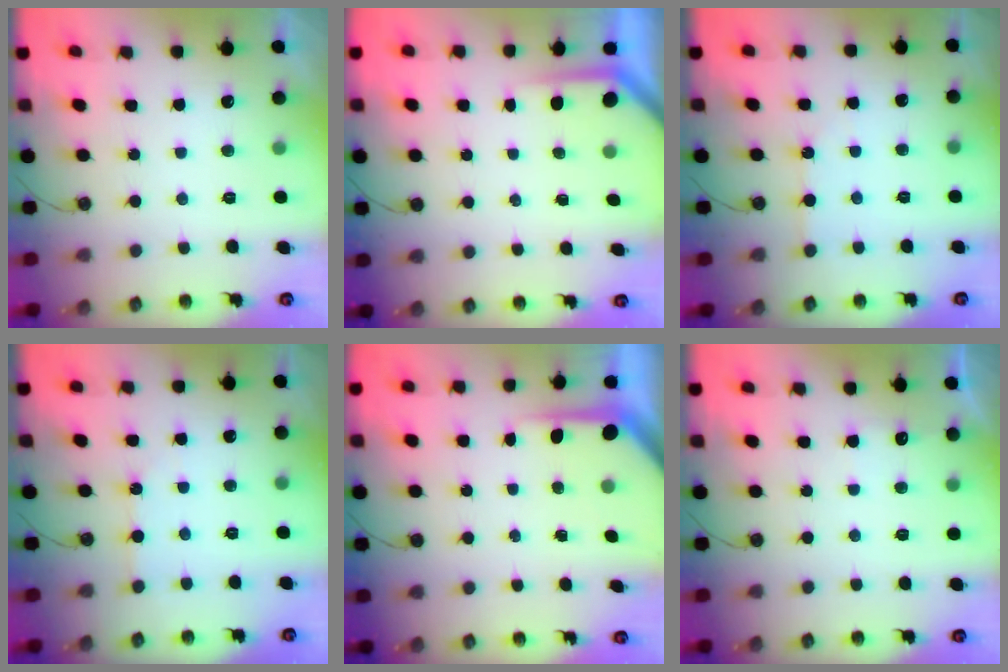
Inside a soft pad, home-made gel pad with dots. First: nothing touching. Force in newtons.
{"total": 2.7, "press": 2.7, "slide": 0.4}
{"total": 3.2, "press": 3.1, "slide": 0.4}
{"total": 2.0, "press": 1.9, "slide": 0.3}
{"total": 4.9, "press": 4.9, "slide": 0.2}
{"total": 3.9, "press": 3.9, "slide": 0.5}